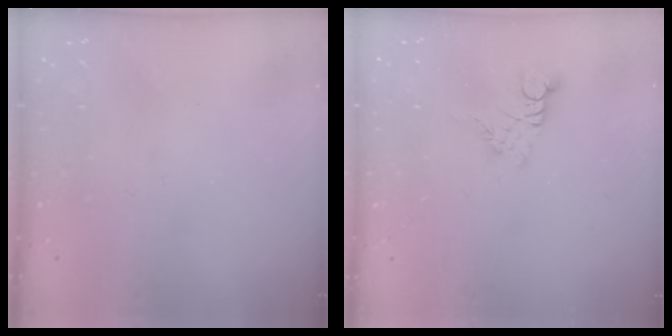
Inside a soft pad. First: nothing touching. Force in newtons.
{"total": 3.3, "press": 3.3, "slide": 0.4}